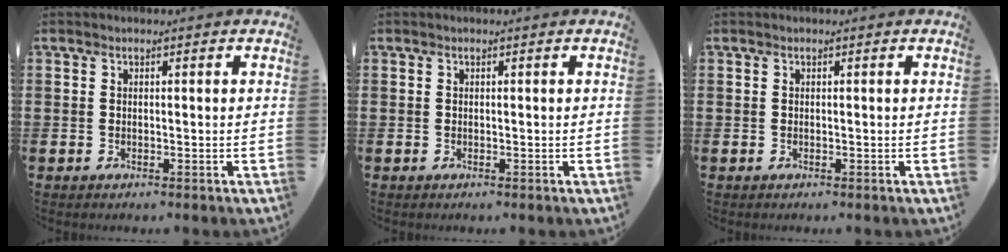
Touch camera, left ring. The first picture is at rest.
{"total": 0.0}
{"total": 0.0}